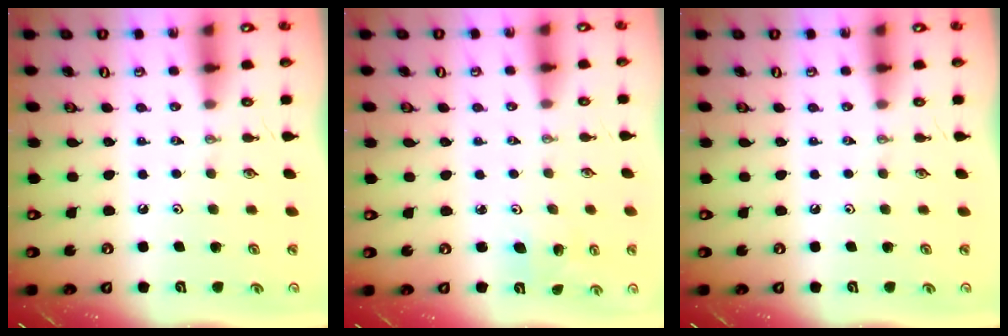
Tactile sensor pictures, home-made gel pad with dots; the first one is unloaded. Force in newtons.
{"total": 2.5, "press": 2.5, "slide": 0.1}
{"total": 0.0}